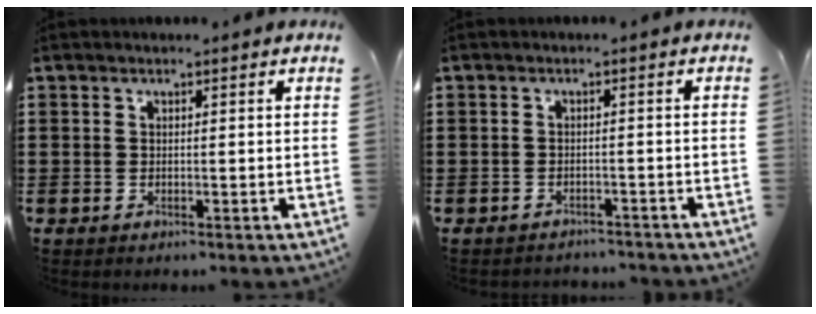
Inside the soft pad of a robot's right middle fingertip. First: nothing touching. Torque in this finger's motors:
{"motor_torque": [-1.24, 0.89, -0.78, -0.21]}